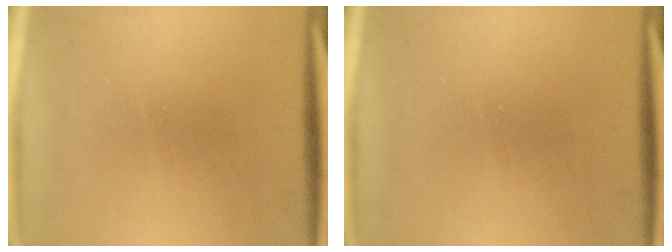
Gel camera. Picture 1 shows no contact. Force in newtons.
{"total": 0.0}